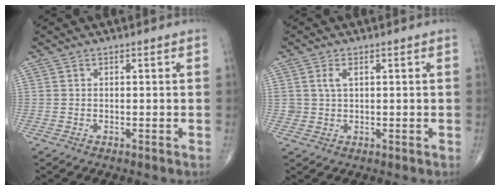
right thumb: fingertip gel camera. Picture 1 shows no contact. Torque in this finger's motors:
{"motor_torque": [0.47, 0.33, 0.33, 0.11, 0.01]}